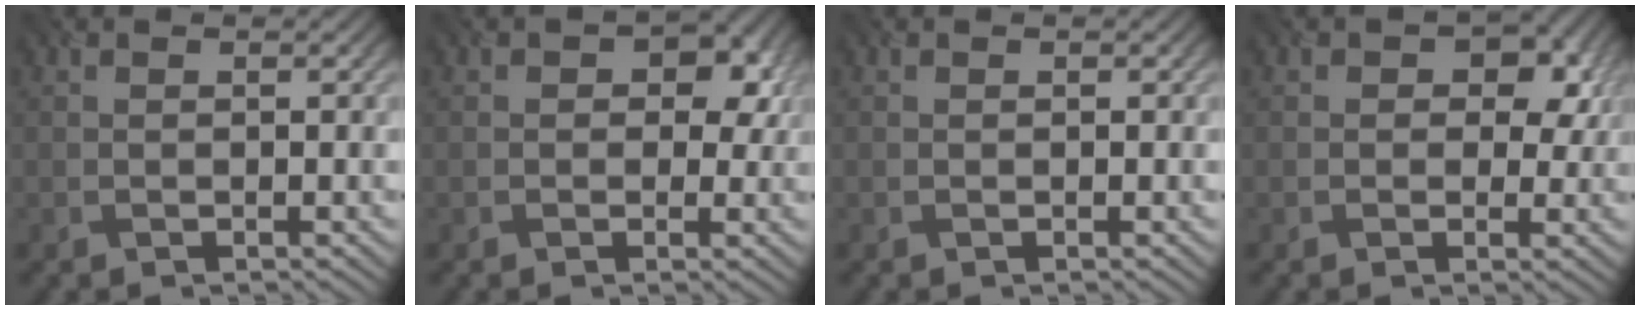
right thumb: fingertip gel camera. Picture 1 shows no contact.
{"total": 4.5, "force": [1.2, 3.3, 2.8], "torque": [-0.029, -0.007, 0.007]}
{"total": 0.0}
{"total": 5.0, "force": [1.6, 3.6, 3.1], "torque": [-0.036, -0.008, 0.011]}